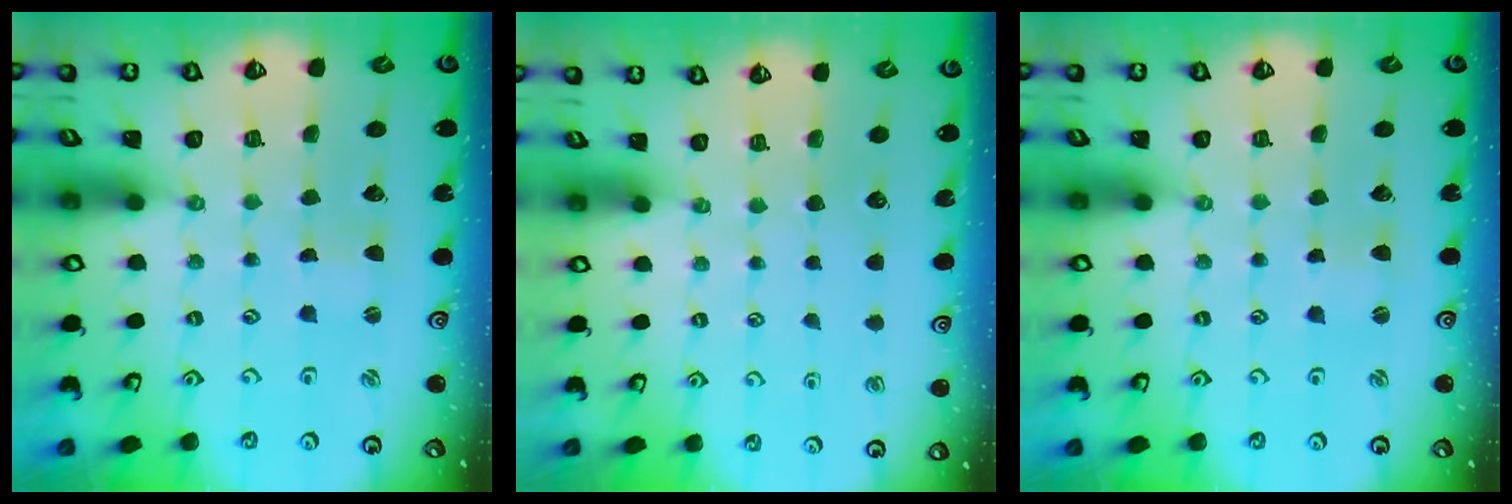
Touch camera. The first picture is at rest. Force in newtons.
{"total": 0.0}
{"total": 2.0, "press": 2.0, "slide": 0.3}